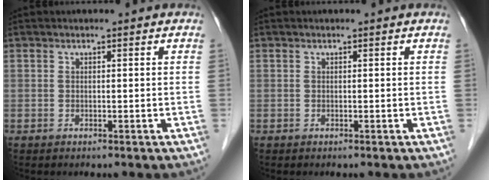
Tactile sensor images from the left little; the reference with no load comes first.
{"total": 0.0}